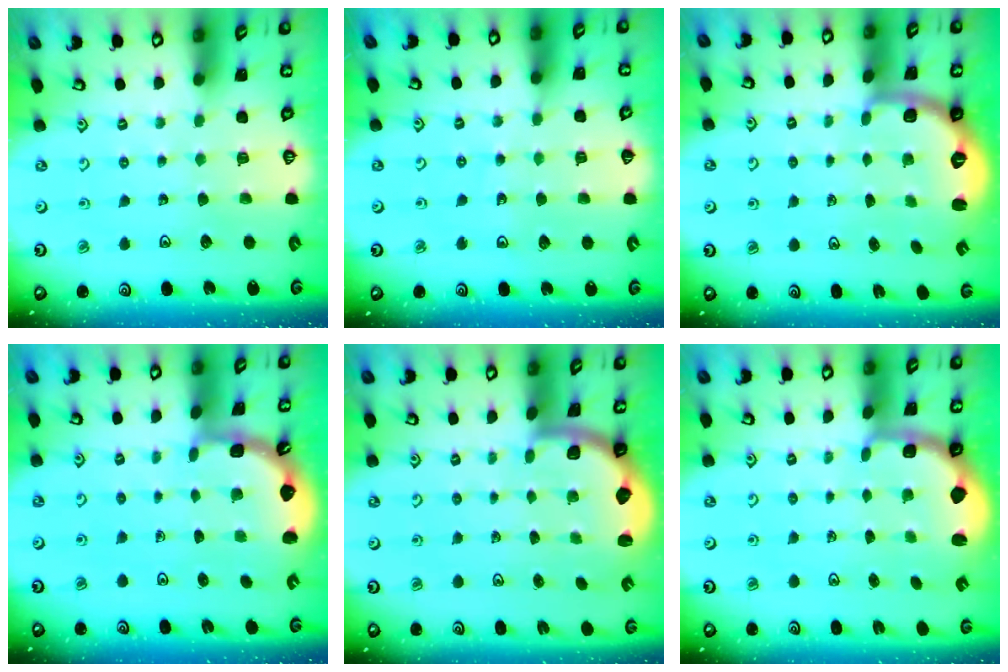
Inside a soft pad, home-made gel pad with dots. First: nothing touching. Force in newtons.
{"total": 5.6, "press": 5.2, "slide": 2.0}
{"total": 2.7, "press": 1.6, "slide": 2.2}
{"total": 2.0, "press": 2.0, "slide": 0.2}
{"total": 1.9, "press": 1.8, "slide": 0.5}
{"total": 2.1, "press": 1.3, "slide": 1.6}